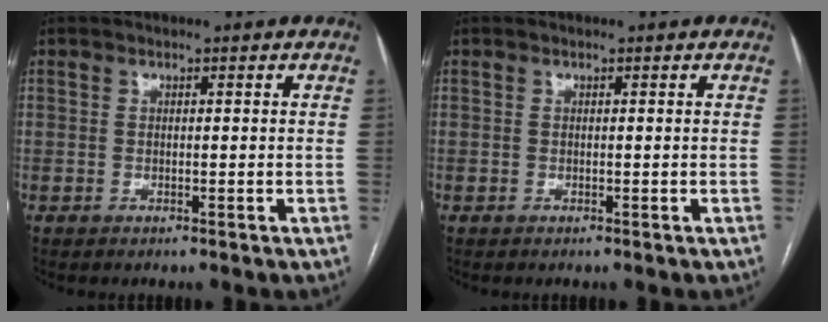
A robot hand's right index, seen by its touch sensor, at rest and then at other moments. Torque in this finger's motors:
{"motor_torque": [0.00, 0.00, 0.00, 0.01]}